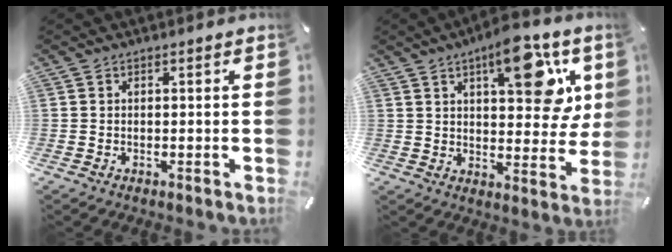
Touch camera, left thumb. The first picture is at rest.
{"total": 15.0, "force": [7.1, 6.9, 11.3], "torque": [-0.138, -0.034, 0.114]}